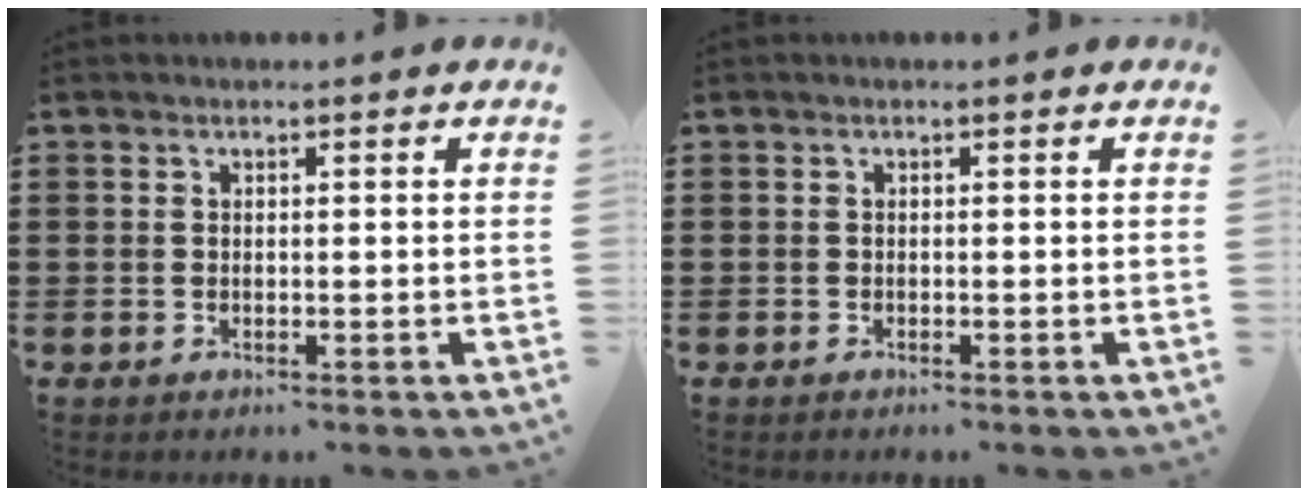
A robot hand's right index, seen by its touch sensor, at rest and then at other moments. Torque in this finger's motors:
{"motor_torque": [-0.02, -0.03, 0.00, 0.00]}